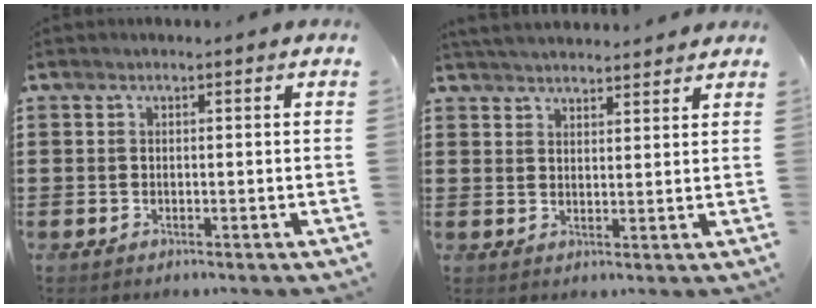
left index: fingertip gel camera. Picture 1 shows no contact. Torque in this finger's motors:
{"motor_torque": [1.13, -1.01, 0.32, 0.06]}